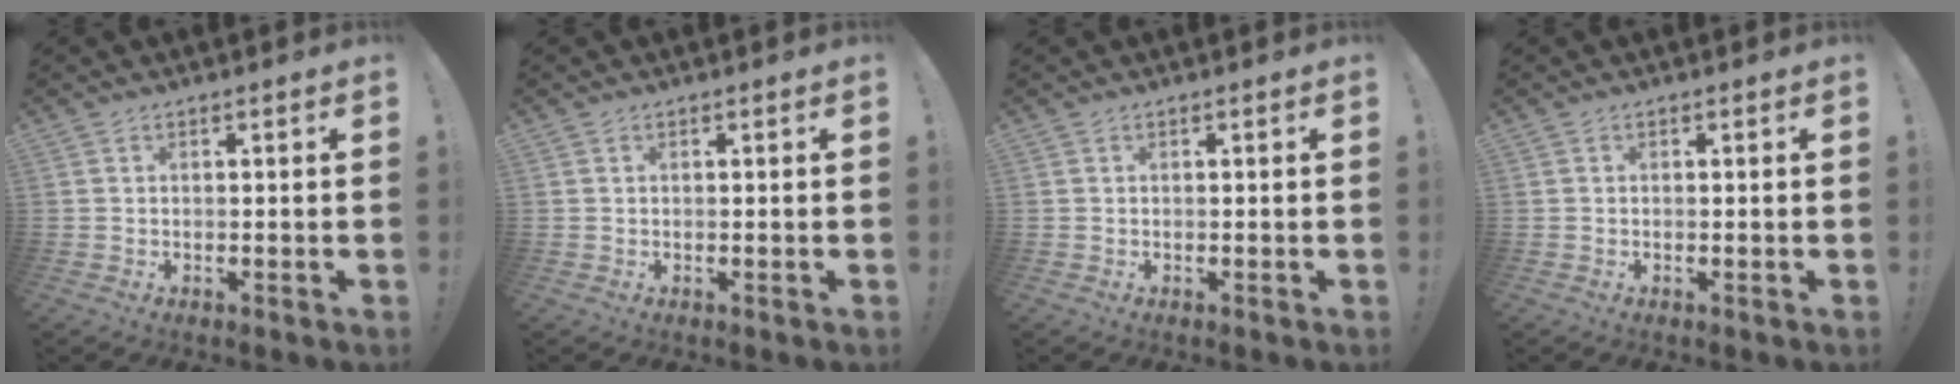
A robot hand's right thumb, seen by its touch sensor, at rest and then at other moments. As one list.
[{"total": 0.0}, {"total": 0.0}, {"total": 0.0}]